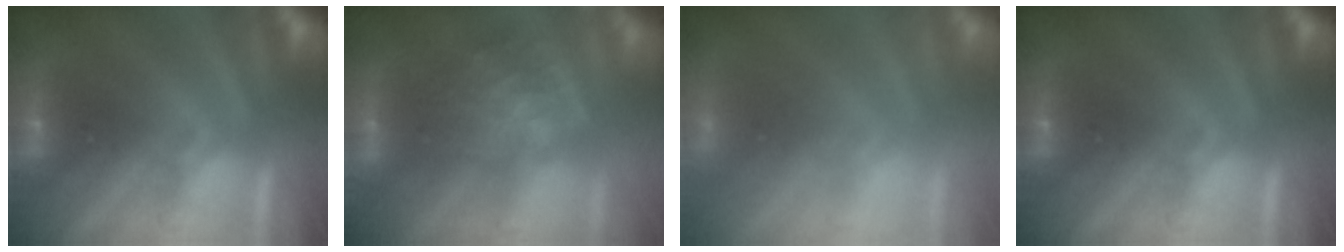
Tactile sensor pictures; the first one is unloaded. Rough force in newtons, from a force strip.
{"total": 7.0}
{"total": 8.5}
{"total": 0.0}